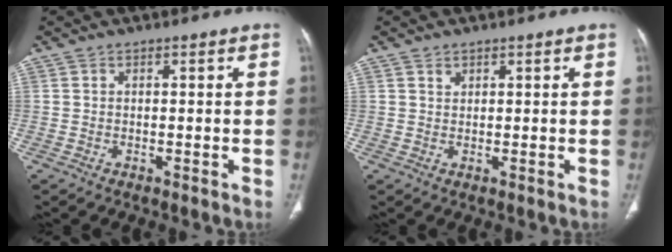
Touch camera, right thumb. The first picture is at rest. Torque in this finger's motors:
{"motor_torque": [-0.51, -0.26, -0.39, 0.12, 0.06]}